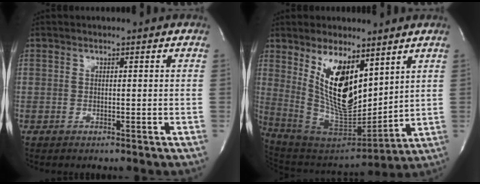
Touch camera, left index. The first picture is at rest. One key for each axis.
{"total": 14.0, "fx": 6.0, "fy": 5.4, "fz": 11.5, "tx": -0.222, "ty": -0.010, "tz": 0.125}